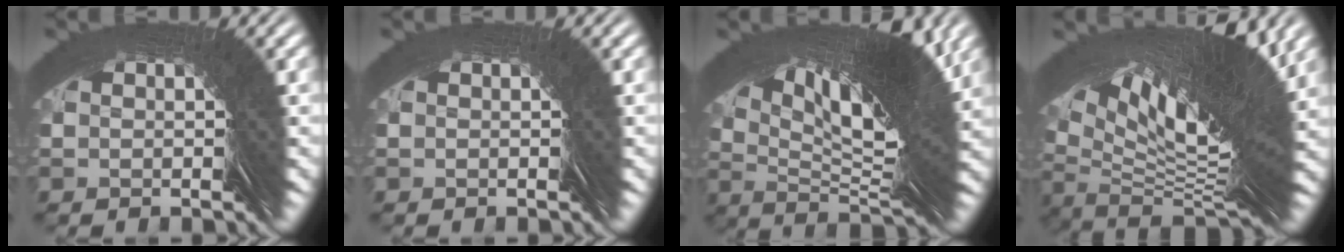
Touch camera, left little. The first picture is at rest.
{"total": 0.0}
{"total": 9.2, "force": [4.2, -1.2, 8.1], "torque": [-0.076, 0.060, 0.051]}
{"total": 10.9, "force": [3.4, 0.8, 10.3], "torque": [-0.136, 0.039, 0.052]}